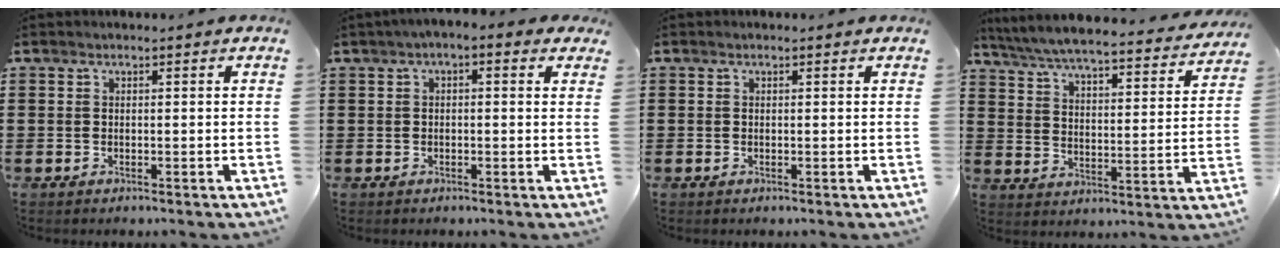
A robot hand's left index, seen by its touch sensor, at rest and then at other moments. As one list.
[{"total": 1.9, "force": [0.1, 0.7, 1.7], "torque": [-0.032, 0.005, -0.001]}, {"total": 0.0}, {"total": 5.7, "force": [5.5, -0.2, 1.6], "torque": [-0.058, -0.040, 0.089]}]